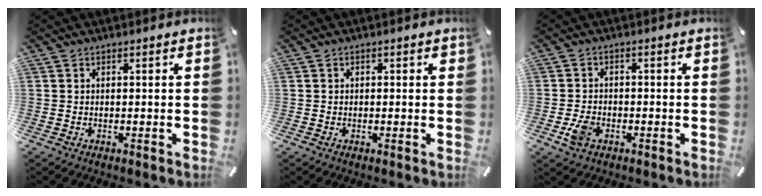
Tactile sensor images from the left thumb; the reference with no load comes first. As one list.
[{"total": 0.6, "force": [0.0, 0.6, 0.1], "torque": [-0.002, 0.005, -0.002]}, {"total": 4.2, "force": [-1.7, 3.1, 2.4], "torque": [-0.059, 0.002, -0.034]}]